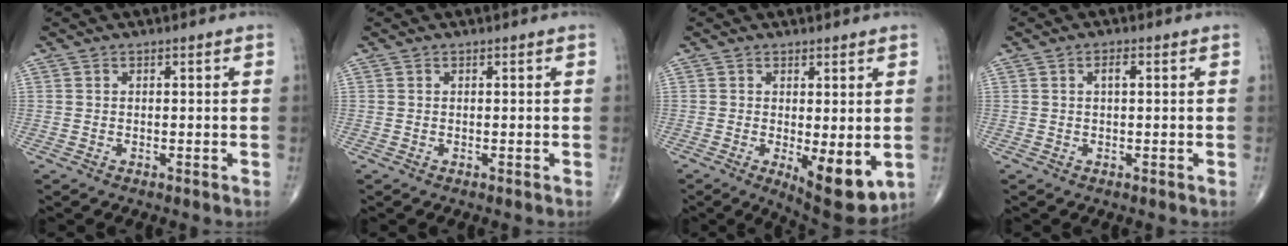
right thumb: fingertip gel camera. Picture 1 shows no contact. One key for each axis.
{"total": 0.0}
{"total": 9.3, "fx": -1.7, "fy": 3.4, "fz": 8.5, "tx": -0.109, "ty": -0.024, "tz": -0.015}
{"total": 1.8, "fx": 0.4, "fy": 0.6, "fz": 1.6, "tx": -0.031, "ty": 0.002, "tz": 0.005}